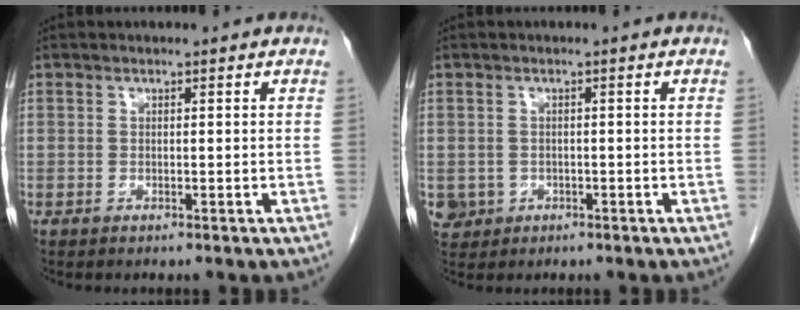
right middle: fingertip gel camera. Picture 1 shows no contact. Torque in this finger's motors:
{"motor_torque": [0.20, -0.07, 0.00, 0.00]}